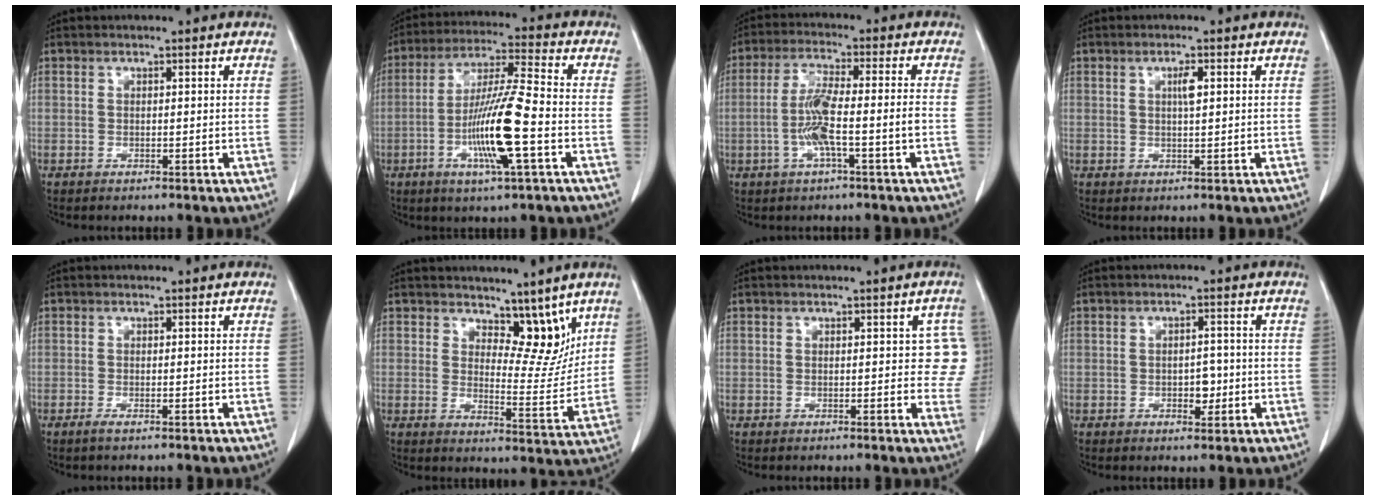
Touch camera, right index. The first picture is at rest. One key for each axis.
{"total": 12.9, "fx": -3.7, "fy": 0.2, "fz": 12.4, "tx": -0.243, "ty": -0.008, "tz": -0.071}
{"total": 7.2, "fx": -2.0, "fy": 0.1, "fz": 6.9, "tx": -0.144, "ty": 0.010, "tz": -0.036}
{"total": 2.0, "fx": 0.6, "fy": 0.4, "fz": 1.9, "tx": -0.034, "ty": 0.001, "tz": 0.010}
{"total": 0.8, "fx": -0.6, "fy": -0.1, "fz": 0.6, "tx": -0.013, "ty": -0.002, "tz": -0.013}
{"total": 7.3, "fx": 5.3, "fy": 3.3, "fz": 3.9, "tx": -0.036, "ty": -0.012, "tz": 0.085}
{"total": 4.6, "fx": 0.9, "fy": 2.8, "fz": 3.5, "tx": -0.010, "ty": 0.010, "tz": 0.004}
{"total": 2.9, "fx": -0.6, "fy": 1.6, "fz": 2.3, "tx": -0.034, "ty": 0.003, "tz": -0.002}